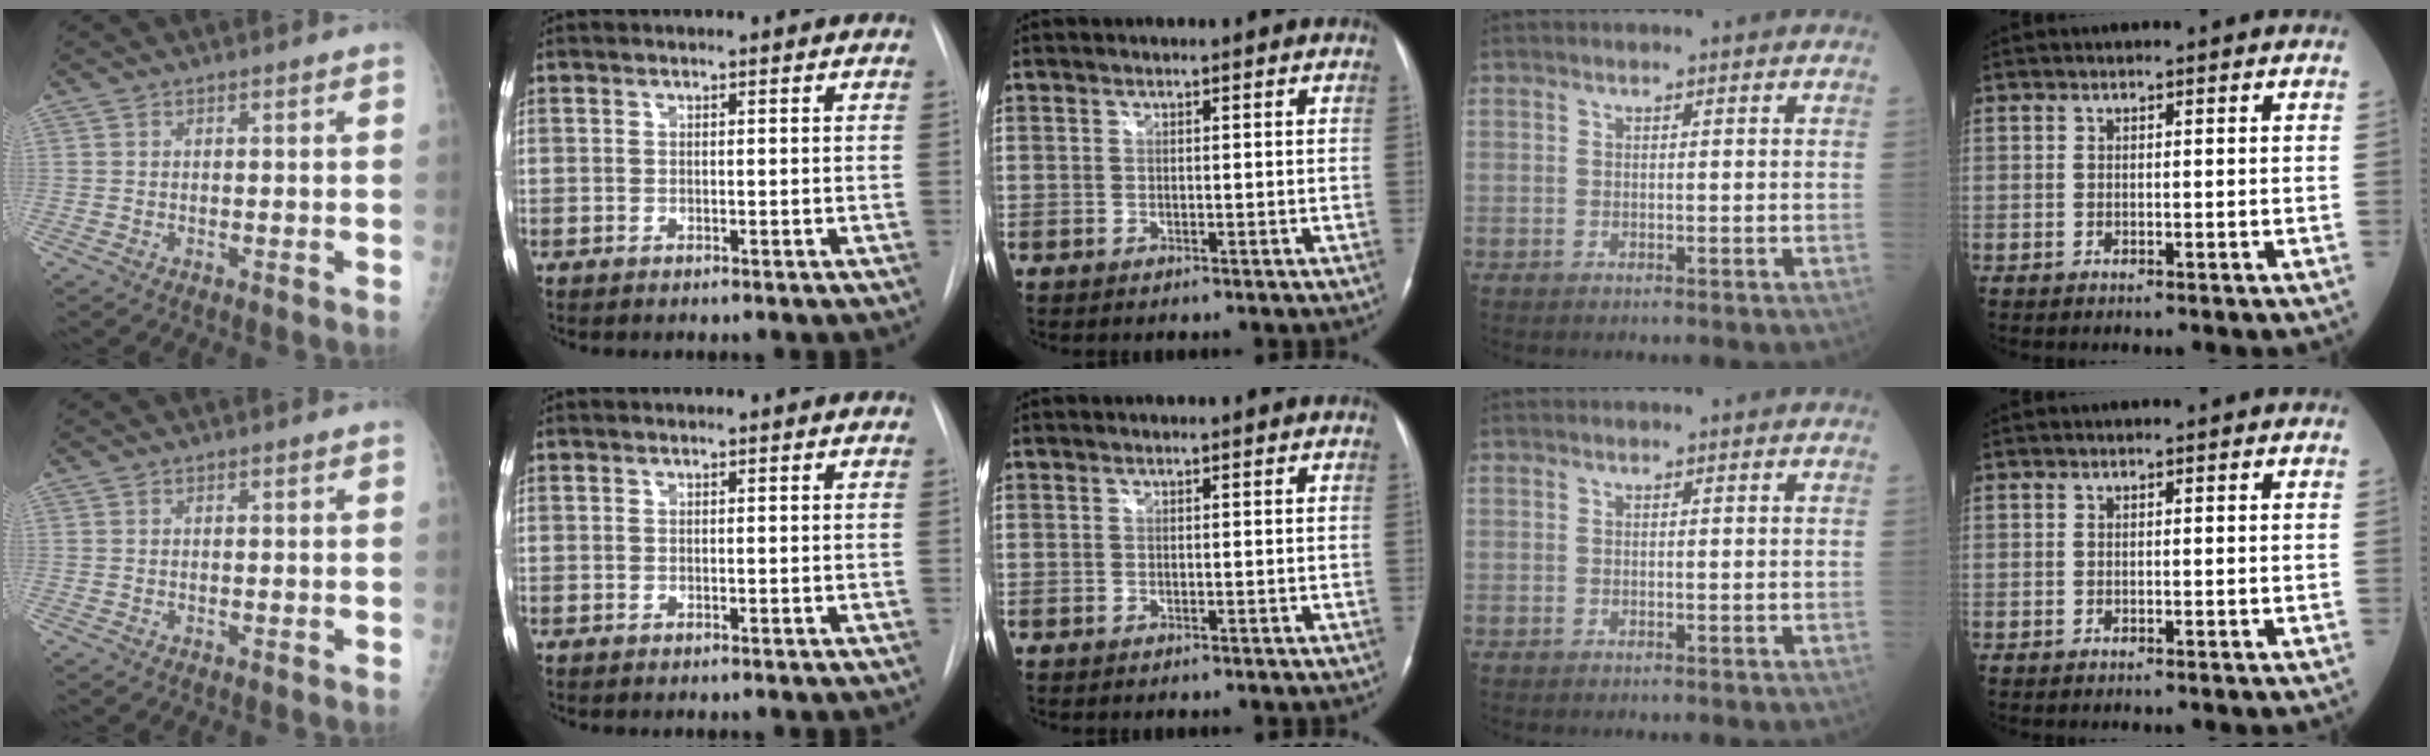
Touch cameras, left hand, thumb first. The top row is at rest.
{}